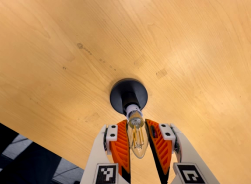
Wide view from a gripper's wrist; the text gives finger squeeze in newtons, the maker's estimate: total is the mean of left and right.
{"total": 12.6, "left": 12.1, "right": 13.1}